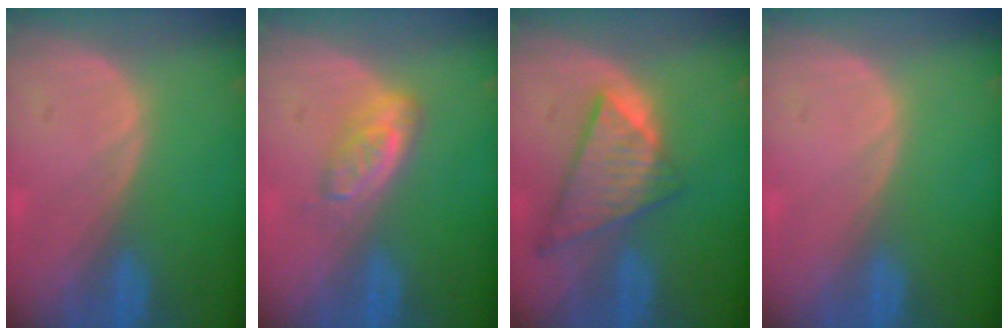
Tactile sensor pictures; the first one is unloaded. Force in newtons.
{"total": 4.4, "press": 4.1, "slide": 1.6}
{"total": 8.7, "press": 7.5, "slide": 4.4}
{"total": 0.0}